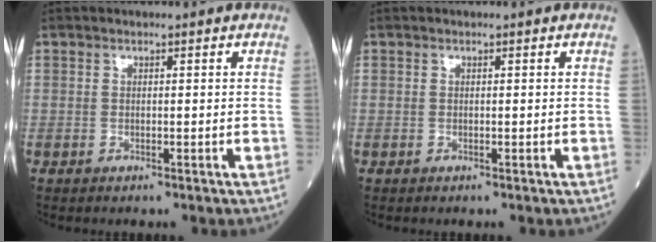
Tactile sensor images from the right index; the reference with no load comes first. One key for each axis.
{"total": 0.0}